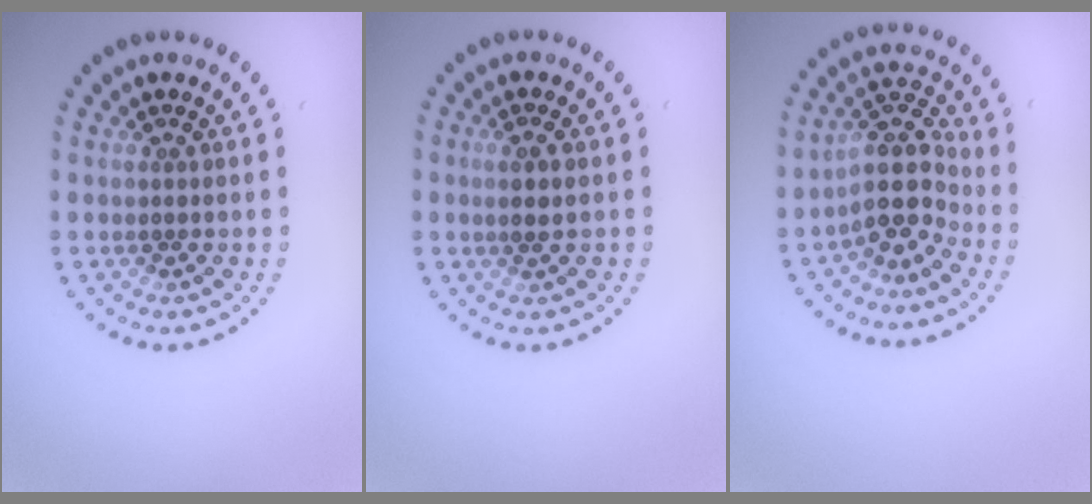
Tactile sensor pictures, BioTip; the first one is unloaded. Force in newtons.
{"total": 1.2, "press": 1.0, "slide": 0.7}
{"total": 4.5, "press": 3.7, "slide": 2.5}